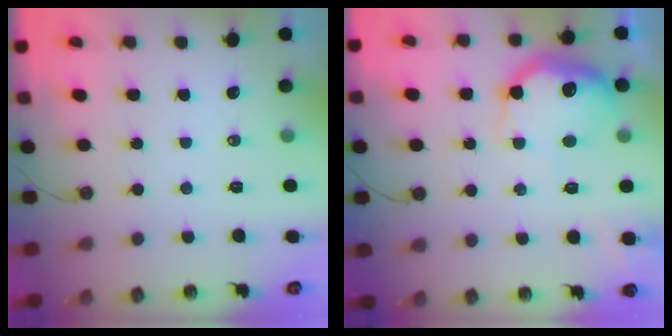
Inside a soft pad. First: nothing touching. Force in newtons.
{"total": 19.0, "press": 18.9, "slide": 1.5}